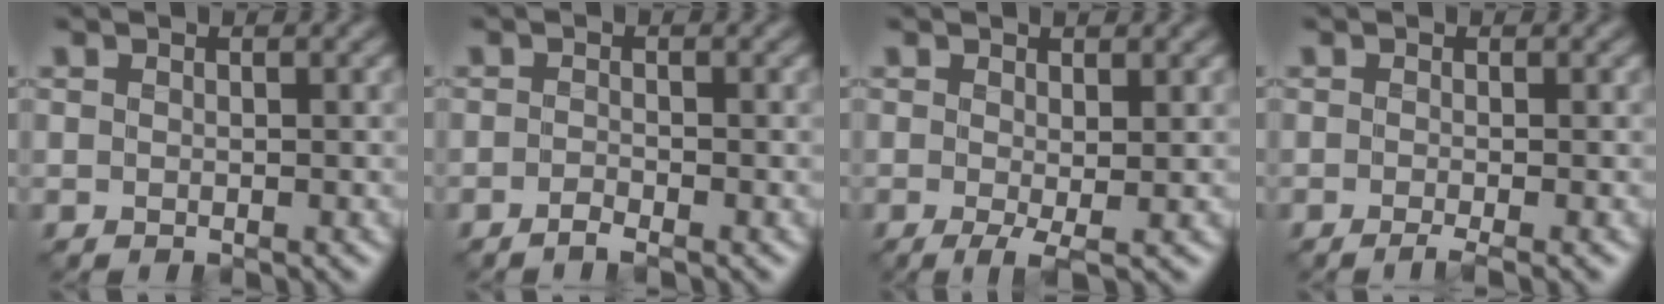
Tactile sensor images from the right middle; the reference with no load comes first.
{"total": 1.2, "force": [-1.0, 0.1, 0.6], "torque": [-0.013, -0.001, -0.023]}
{"total": 2.0, "force": [-0.1, 0.2, 2.0], "torque": [-0.036, -0.010, -0.003]}
{"total": 1.9, "force": [-1.0, 0.4, 1.6], "torque": [-0.021, -0.010, -0.022]}